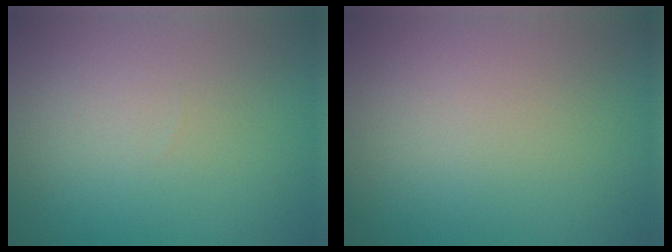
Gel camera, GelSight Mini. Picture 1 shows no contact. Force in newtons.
{"total": 0.0}